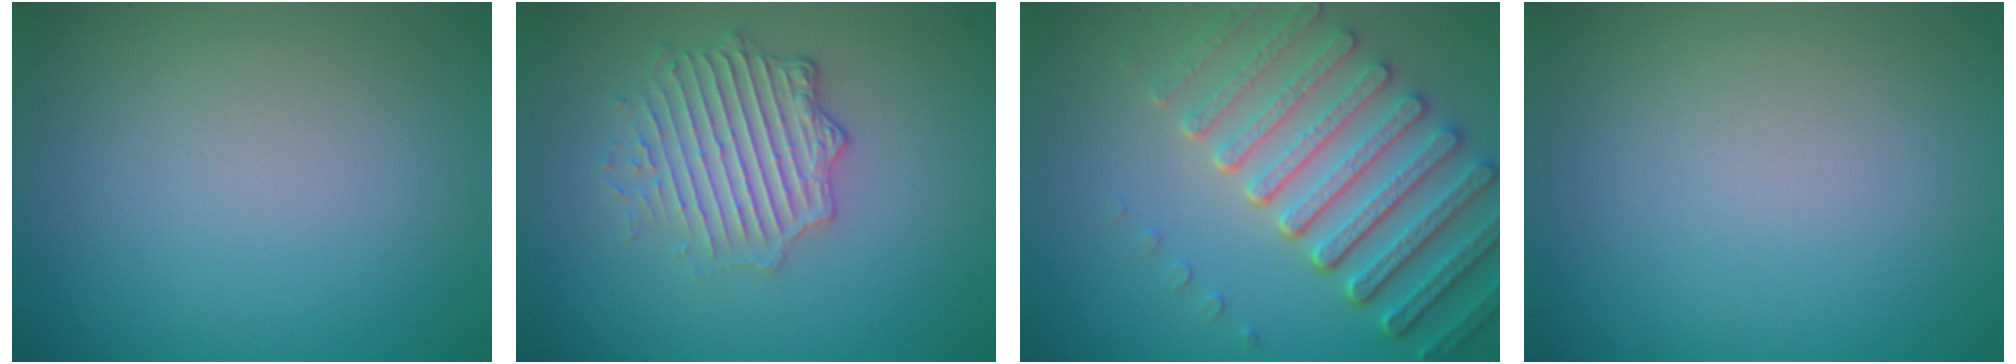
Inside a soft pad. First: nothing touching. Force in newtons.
{"total": 4.5, "press": 3.5, "slide": 2.9}
{"total": 7.4, "press": 5.5, "slide": 4.9}
{"total": 0.0}